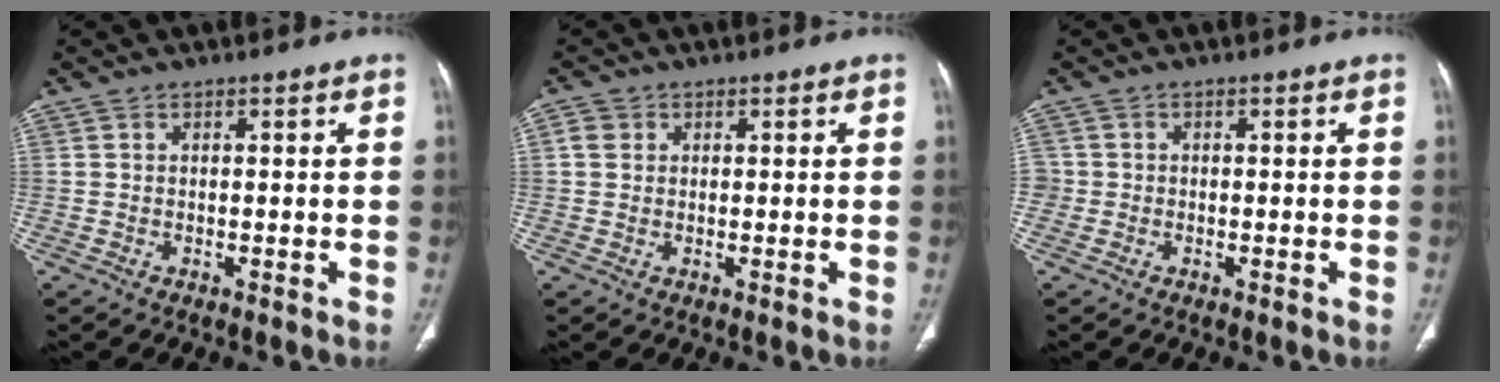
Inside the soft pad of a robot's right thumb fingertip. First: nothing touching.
{"total": 2.3, "force": [0.7, 2.0, 0.9], "torque": [-0.008, 0.000, 0.012]}
{"total": 1.8, "force": [-0.3, 1.8, 0.2], "torque": [0.007, 0.006, -0.005]}